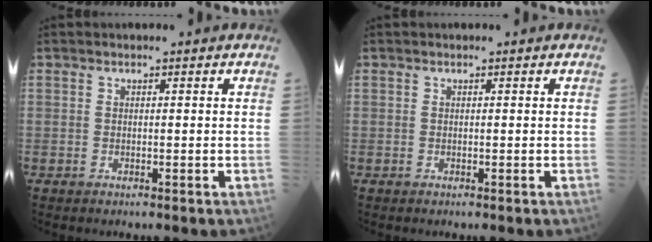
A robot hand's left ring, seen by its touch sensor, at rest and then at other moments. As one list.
[{"total": 0.0}]